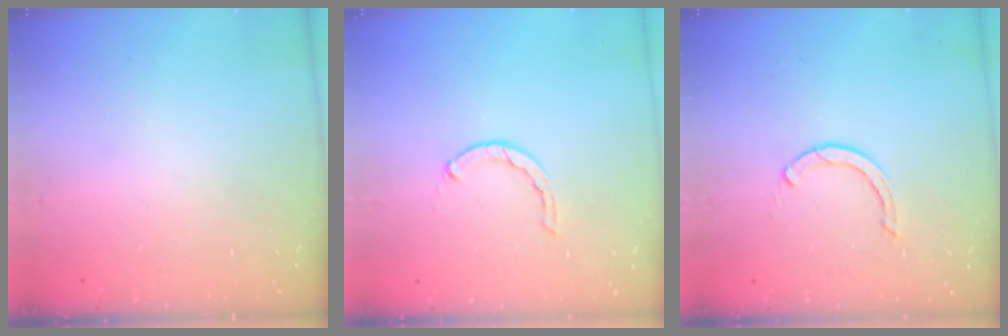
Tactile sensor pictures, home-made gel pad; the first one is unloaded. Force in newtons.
{"total": 1.6, "press": 1.5, "slide": 0.4}
{"total": 2.4, "press": 2.4, "slide": 0.0}